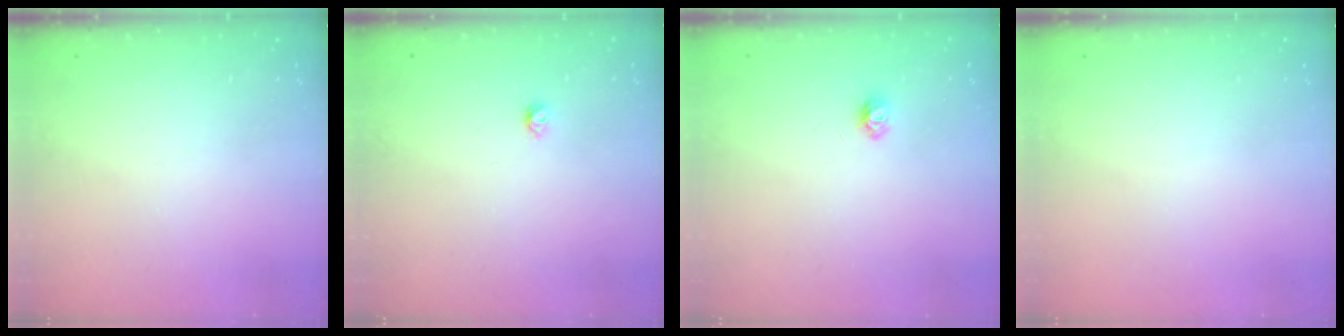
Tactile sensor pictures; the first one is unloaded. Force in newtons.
{"total": 3.2, "press": 3.2, "slide": 0.5}
{"total": 4.3, "press": 4.3, "slide": 0.5}
{"total": 0.0}